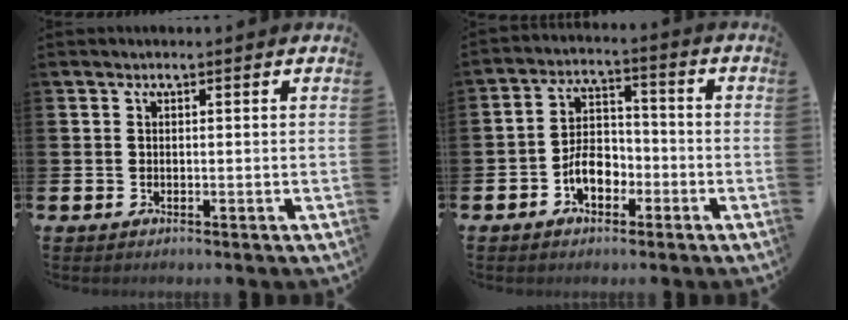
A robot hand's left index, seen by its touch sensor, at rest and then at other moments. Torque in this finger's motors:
{"motor_torque": [1.42, 0.71, 0.17, 0.16]}